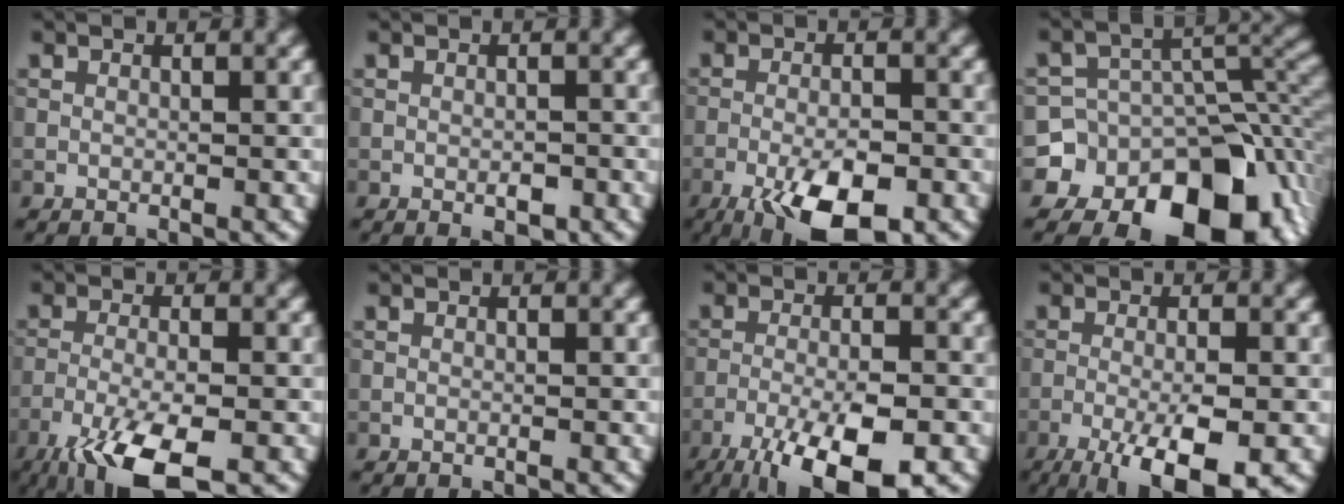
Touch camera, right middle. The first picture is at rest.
{"total": 1.3, "force": [-0.5, 0.6, 1.0], "torque": [-0.014, -0.002, -0.006]}
{"total": 8.6, "force": [-4.7, 2.9, 6.6], "torque": [-0.118, -0.012, -0.078]}
{"total": 15.4, "force": [-8.5, 10.9, 6.7], "torque": [-0.124, -0.014, -0.124]}
{"total": 8.0, "force": [-4.9, 2.1, 5.9], "torque": [-0.125, -0.018, -0.097]}
{"total": 0.0}
{"total": 10.1, "force": [-6.2, 2.9, 7.5], "torque": [-0.127, -0.025, -0.099]}
{"total": 7.7, "force": [-3.7, 2.0, 6.5], "torque": [-0.105, -0.005, -0.060]}